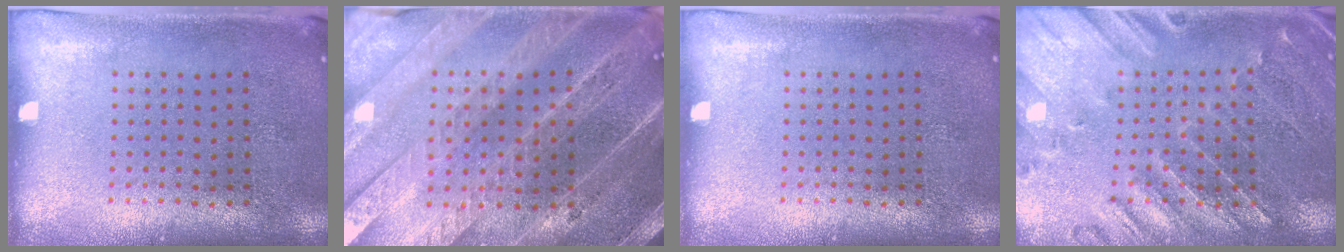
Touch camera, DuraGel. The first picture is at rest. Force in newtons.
{"total": 5.0, "press": 4.3, "slide": 2.4}
{"total": 0.0}
{"total": 0.6, "press": 0.5, "slide": 0.4}